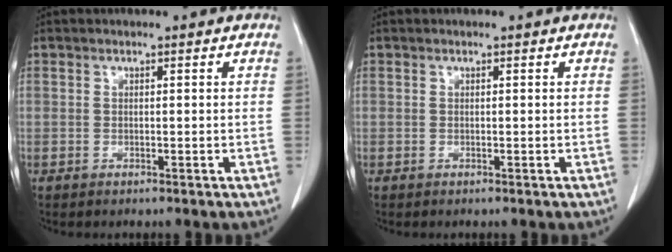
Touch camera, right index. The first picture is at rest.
{"total": 0.0}